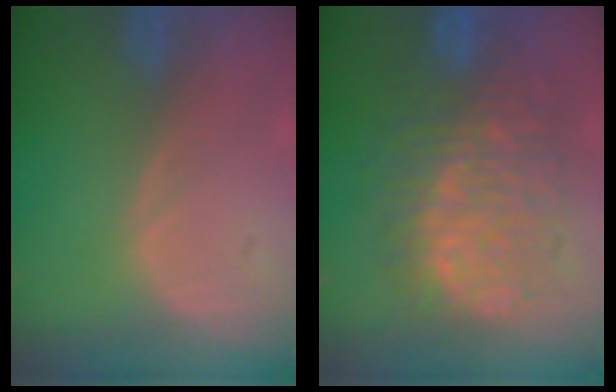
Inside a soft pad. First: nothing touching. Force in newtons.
{"total": 12.3, "press": 12.2, "slide": 1.3}